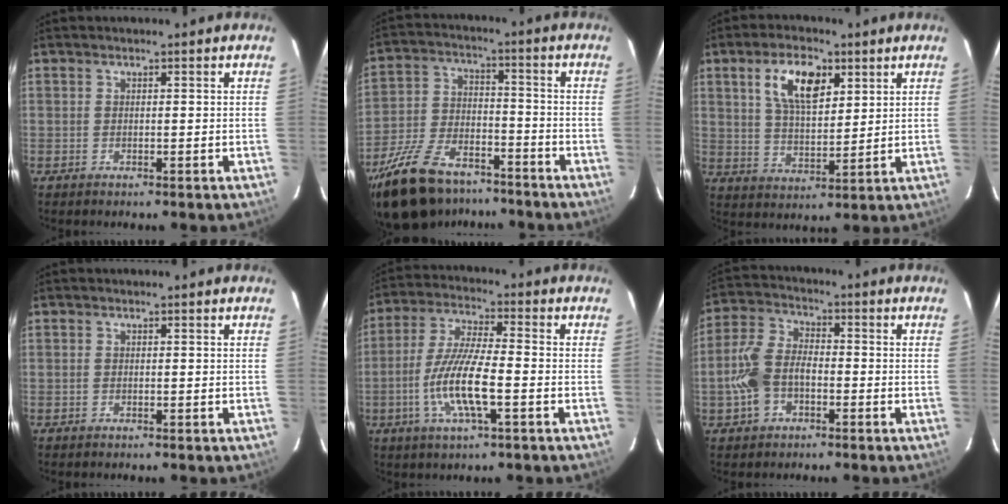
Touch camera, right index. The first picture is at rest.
{"total": 21.3, "force": [-15.8, 9.7, 10.5], "torque": [-0.236, -0.010, -0.259]}
{"total": 10.2, "force": [4.7, 4.7, 7.8], "torque": [-0.143, 0.015, 0.088]}
{"total": 0.0}
{"total": 11.8, "force": [-3.5, 2.0, 11.1], "torque": [-0.227, -0.006, -0.068]}
{"total": 9.1, "force": [-3.0, 5.8, 6.3], "torque": [-0.143, 0.016, -0.055]}